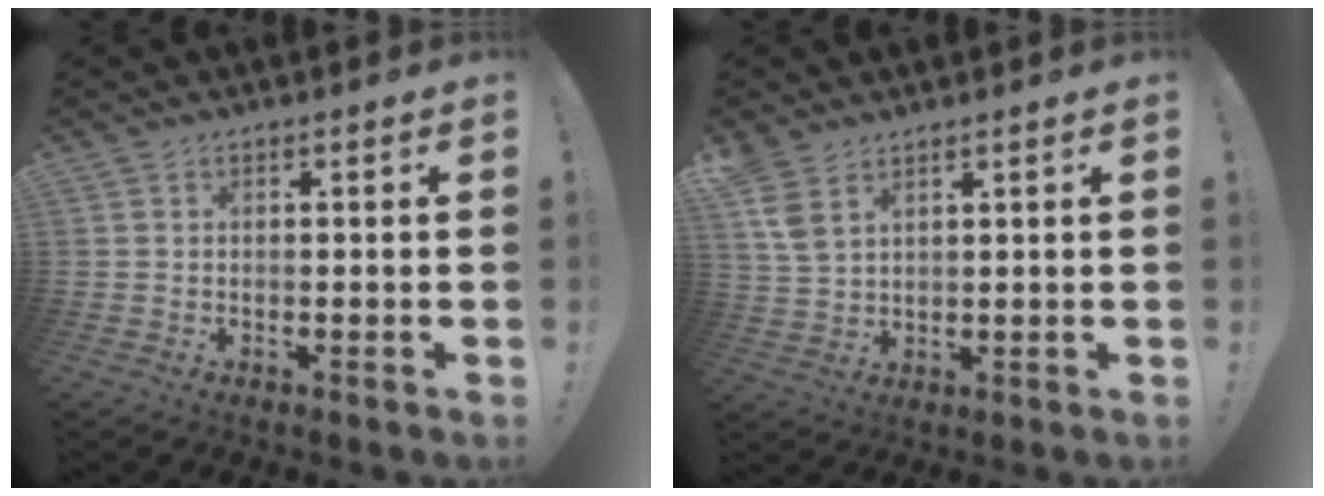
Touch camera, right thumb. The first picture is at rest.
{"total": 6.7, "force": [4.2, 3.6, 3.8], "torque": [-0.075, -0.017, 0.081]}